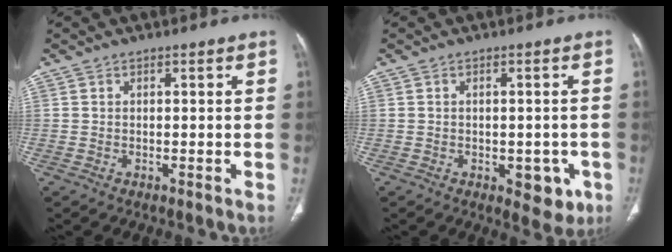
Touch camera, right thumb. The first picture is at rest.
{"total": 5.9, "force": [-2.1, 3.4, 4.3], "torque": [-0.024, 0.005, -0.018]}